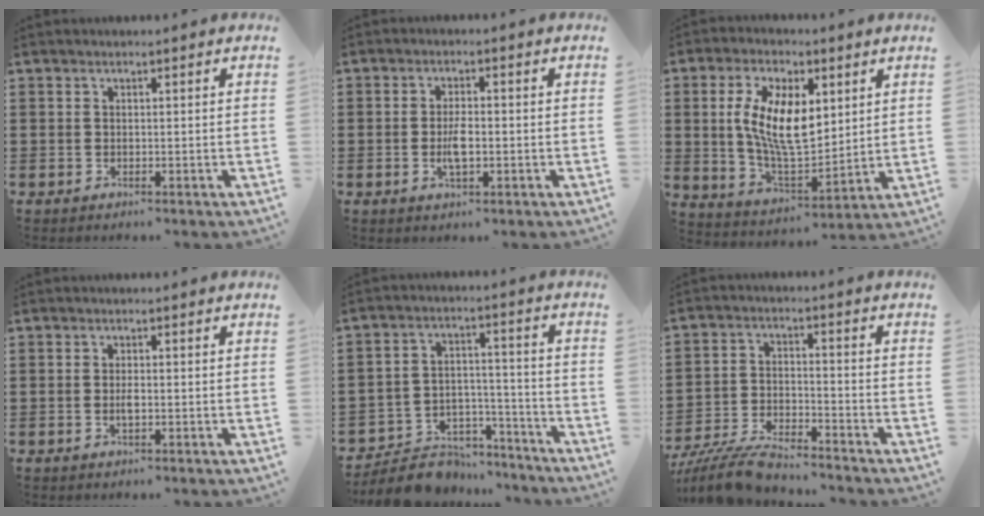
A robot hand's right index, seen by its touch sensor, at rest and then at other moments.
{"total": 3.9, "force": [-0.7, 1.4, 3.6], "torque": [-0.071, -0.001, -0.015]}
{"total": 11.3, "force": [2.9, 5.2, 9.6], "torque": [-0.202, 0.005, 0.051]}
{"total": 1.8, "force": [-0.4, 0.6, 1.6], "torque": [-0.031, 0.000, -0.007]}
{"total": 7.2, "force": [-6.6, 2.6, 1.2], "torque": [-0.028, 0.025, -0.128]}
{"total": 7.7, "force": [-7.4, 0.7, 2.2], "torque": [-0.058, 0.004, -0.146]}